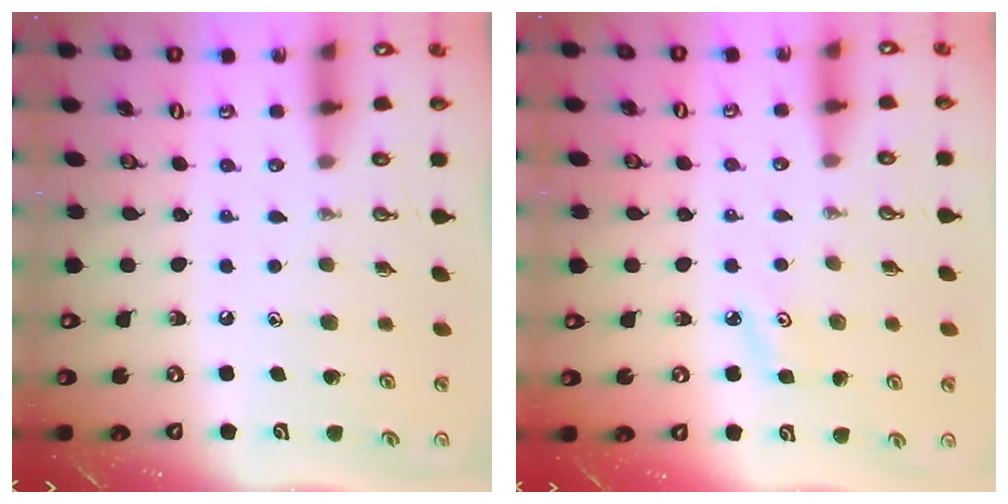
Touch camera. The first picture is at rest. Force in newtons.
{"total": 4.5, "press": 4.4, "slide": 0.6}